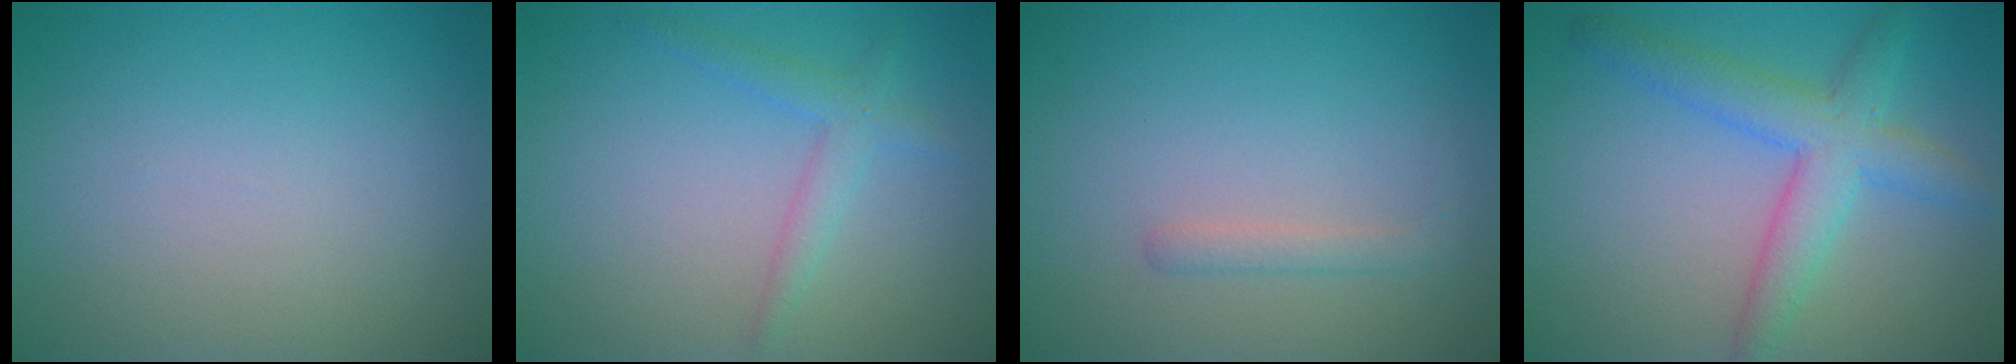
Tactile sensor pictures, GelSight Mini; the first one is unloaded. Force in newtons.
{"total": 2.0, "press": 2.0, "slide": 0.1}
{"total": 1.2, "press": 1.2, "slide": 0.1}
{"total": 4.8, "press": 4.8, "slide": 0.1}